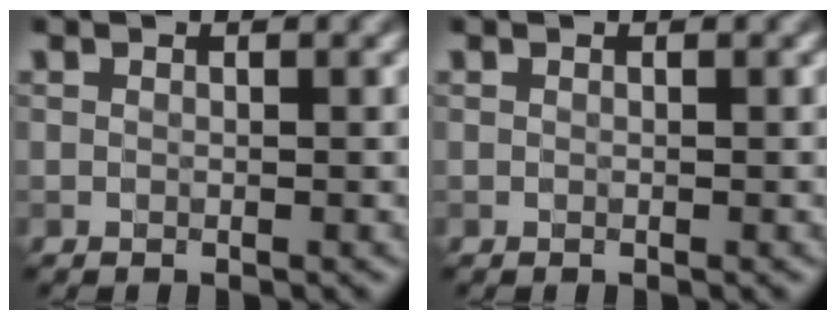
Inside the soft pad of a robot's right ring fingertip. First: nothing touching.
{"total": 0.0}